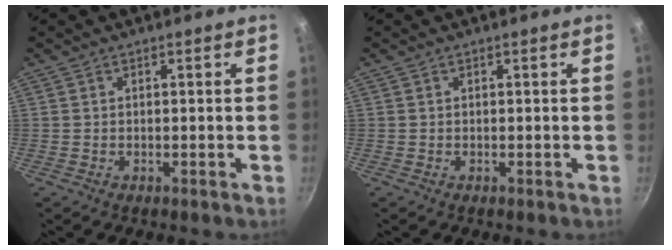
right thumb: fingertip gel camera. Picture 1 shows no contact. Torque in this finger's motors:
{"motor_torque": [0.00, 0.00, -0.10, 0.54, 0.00]}